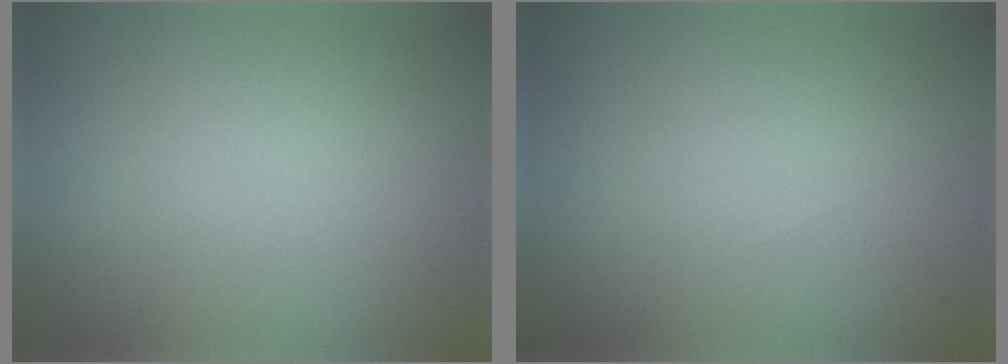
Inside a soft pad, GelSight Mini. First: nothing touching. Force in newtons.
{"total": 0.0}